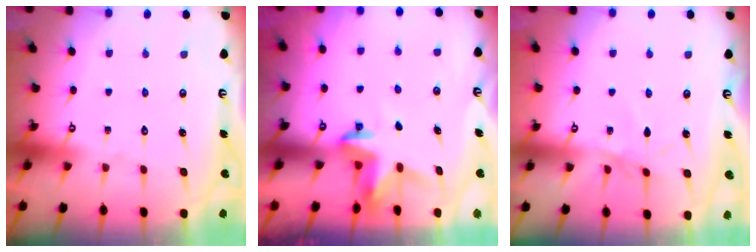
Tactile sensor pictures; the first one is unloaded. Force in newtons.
{"total": 3.9, "press": 3.9, "slide": 0.4}
{"total": 2.3, "press": 2.3, "slide": 0.5}